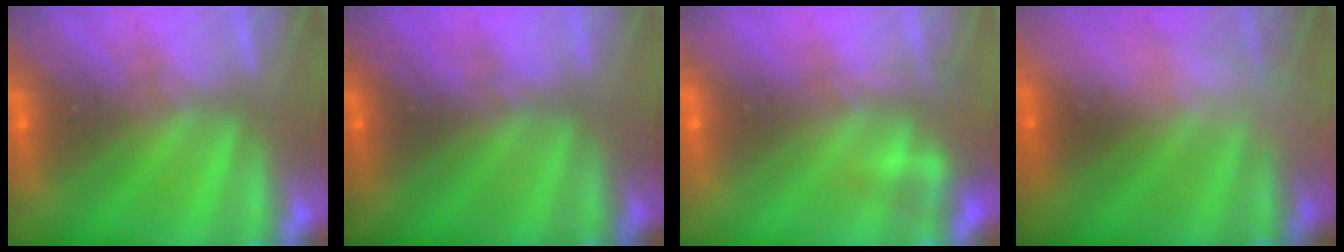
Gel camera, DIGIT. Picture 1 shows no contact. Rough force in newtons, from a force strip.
{"total": 4.2}
{"total": 2.3}
{"total": 2.6}